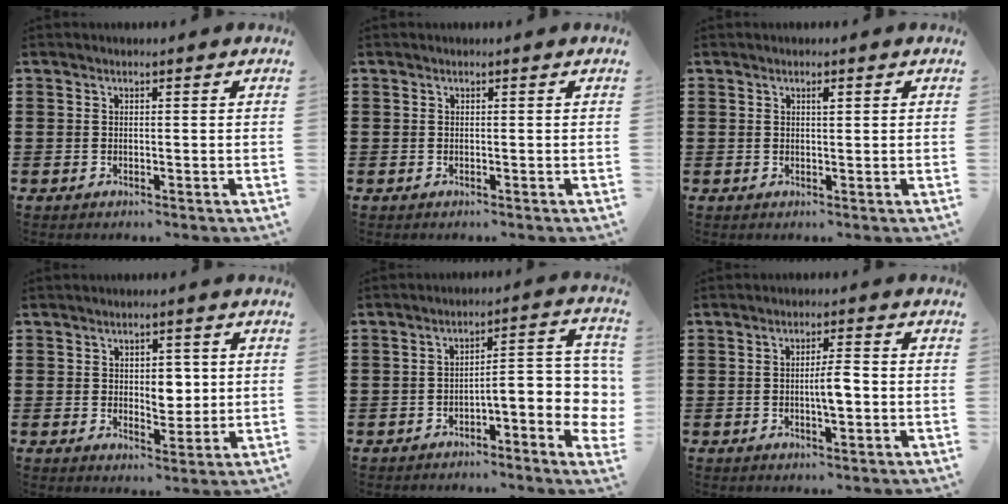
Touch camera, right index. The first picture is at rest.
{"total": 0.0}
{"total": 1.0, "force": [0.4, 0.3, 0.8], "torque": [-0.017, 0.002, 0.007]}
{"total": 4.4, "force": [0.6, 2.9, 3.2], "torque": [-0.044, 0.001, 0.005]}
{"total": 5.0, "force": [-2.6, 1.2, 4.1], "torque": [-0.063, -0.016, -0.053]}
{"total": 3.9, "force": [-0.5, 0.9, 3.8], "torque": [-0.066, 0.003, -0.011]}